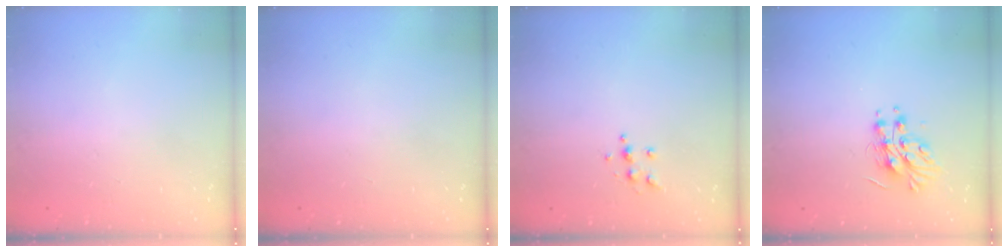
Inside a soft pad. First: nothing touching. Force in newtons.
{"total": 0.0}
{"total": 6.7, "press": 6.7, "slide": 0.8}
{"total": 11.1, "press": 11.1, "slide": 0.2}